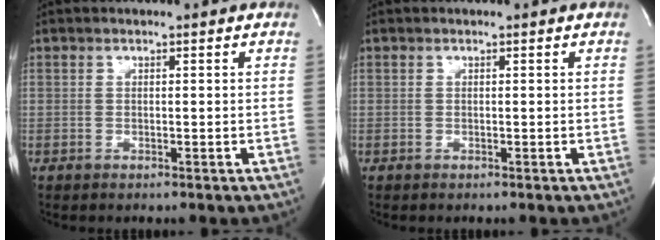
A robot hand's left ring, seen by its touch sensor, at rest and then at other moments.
{"total": 0.0}